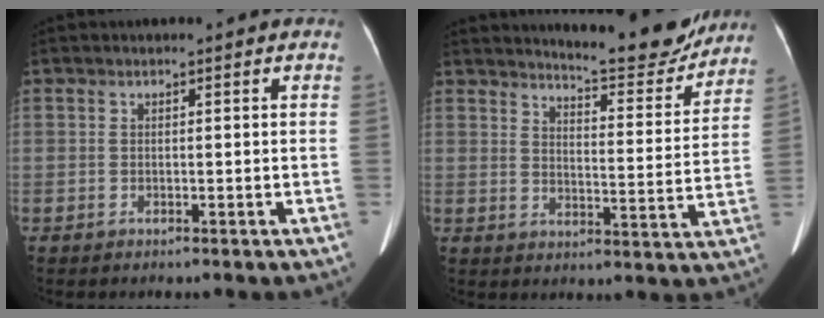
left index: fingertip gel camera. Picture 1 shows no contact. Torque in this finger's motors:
{"motor_torque": [0.61, -0.91, 0.07, 0.06]}